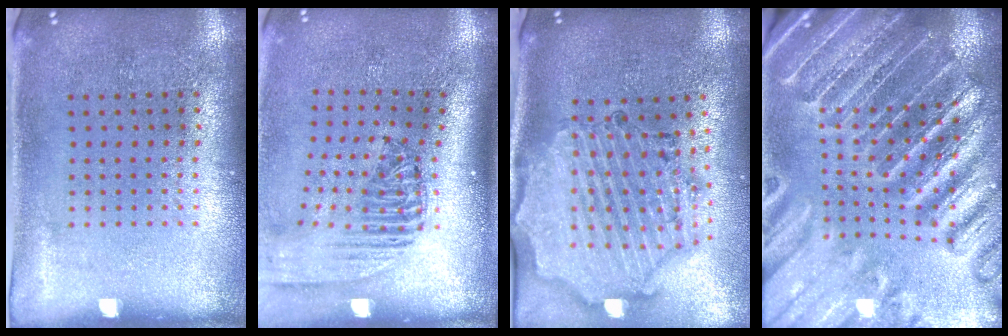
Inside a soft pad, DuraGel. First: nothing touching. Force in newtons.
{"total": 2.4, "press": 1.8, "slide": 1.6}
{"total": 2.4, "press": 2.3, "slide": 0.7}
{"total": 3.9, "press": 3.7, "slide": 1.1}